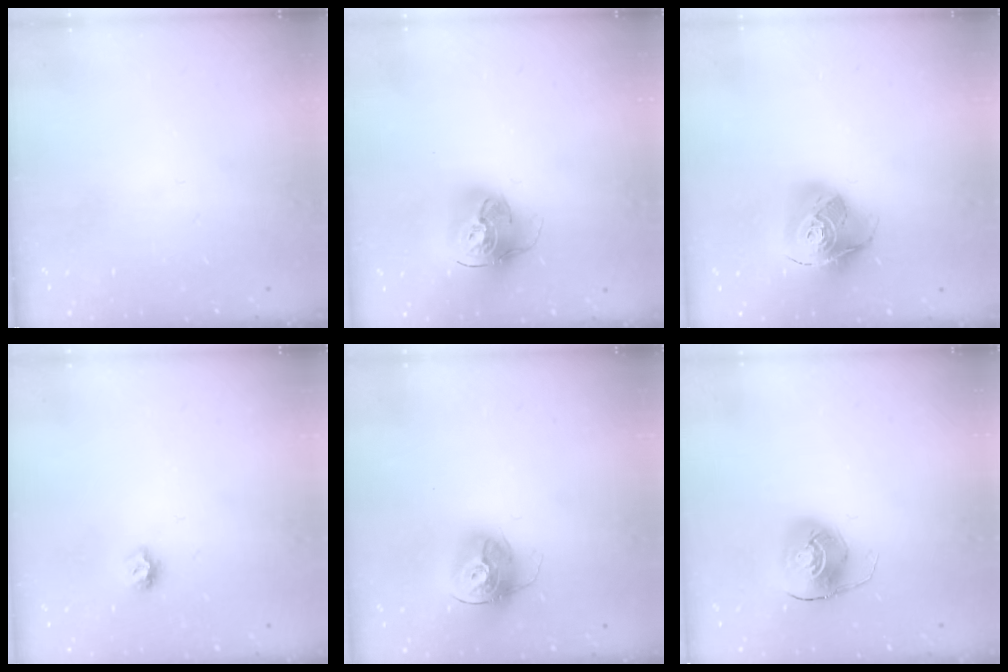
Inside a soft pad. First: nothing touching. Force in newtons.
{"total": 16.3, "press": 16.2, "slide": 1.6}
{"total": 16.4, "press": 16.3, "slide": 1.8}
{"total": 5.8, "press": 5.8, "slide": 0.7}
{"total": 14.5, "press": 14.4, "slide": 1.5}
{"total": 8.6, "press": 8.6, "slide": 0.6}